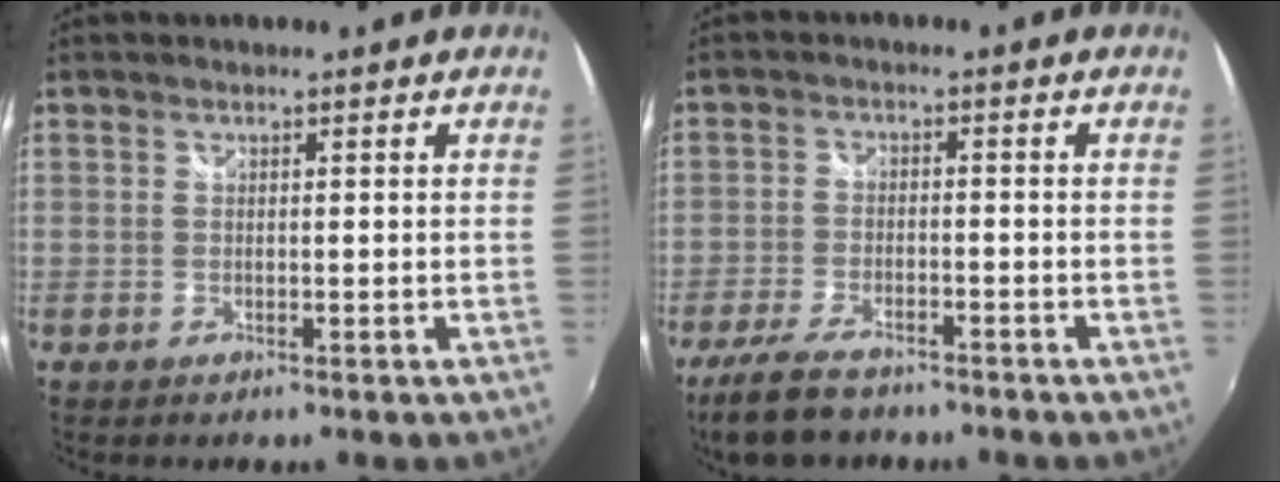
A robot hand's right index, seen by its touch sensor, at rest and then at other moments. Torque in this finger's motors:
{"motor_torque": [0.59, -0.37, 0.24, 0.05]}